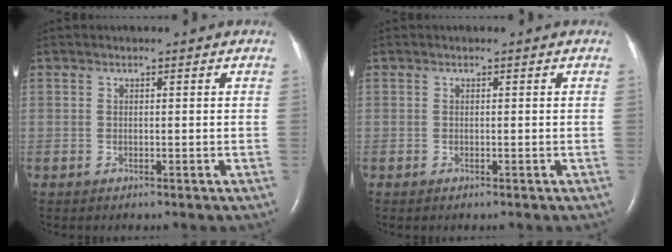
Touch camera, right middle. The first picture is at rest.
{"total": 0.0}